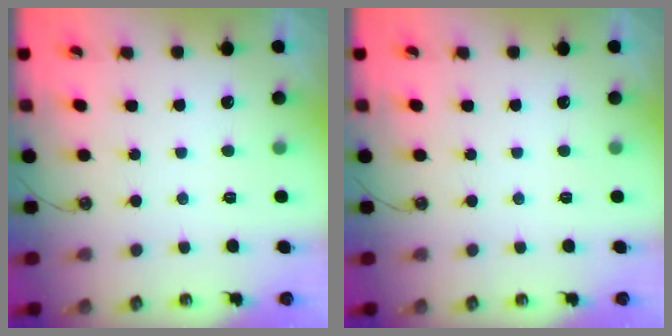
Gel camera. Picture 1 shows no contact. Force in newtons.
{"total": 0.0}